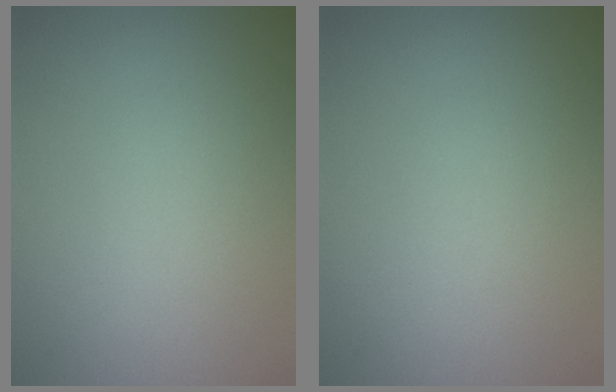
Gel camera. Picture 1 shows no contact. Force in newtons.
{"total": 0.0}